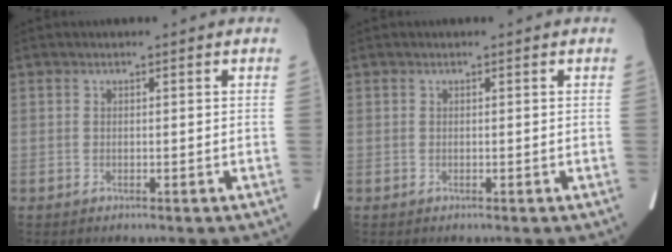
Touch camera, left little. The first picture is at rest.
{"total": 0.0}